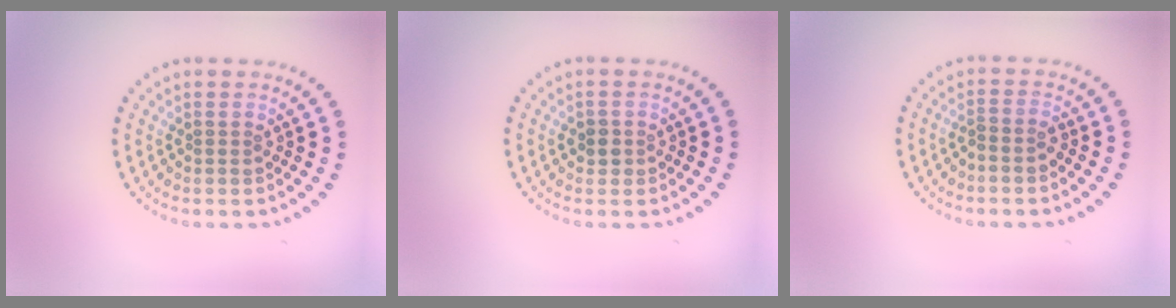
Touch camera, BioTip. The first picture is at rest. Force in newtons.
{"total": 1.3, "press": 1.2, "slide": 0.4}
{"total": 1.6, "press": 1.2, "slide": 1.1}